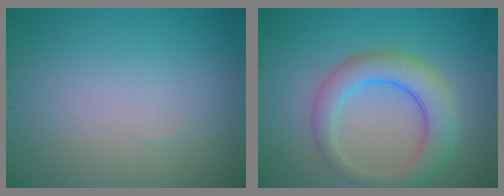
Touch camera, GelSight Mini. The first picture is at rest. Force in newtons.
{"total": 5.4, "press": 5.4, "slide": 0.1}